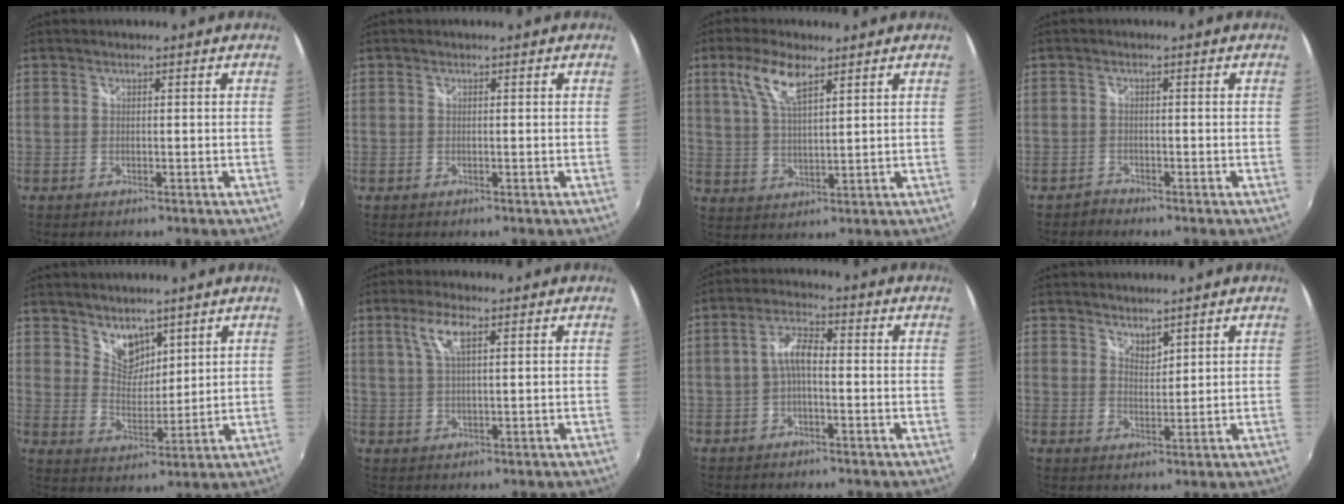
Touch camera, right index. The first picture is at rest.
{"total": 0.0}
{"total": 7.7, "force": [4.3, 2.6, 5.8], "torque": [-0.114, 0.009, 0.087]}
{"total": 1.3, "force": [-1.2, 0.3, -0.3], "torque": [0.004, 0.002, -0.024]}
{"total": 6.5, "force": [5.0, 3.6, 2.0], "torque": [-0.019, 0.003, 0.093]}
{"total": 4.8, "force": [2.2, 1.3, 4.1], "torque": [-0.081, 0.006, 0.043]}
{"total": 4.6, "force": [-0.9, 1.7, 4.2], "torque": [-0.084, 0.015, -0.018]}
{"total": 2.8, "force": [2.6, 0.9, 0.7], "torque": [-0.008, 0.001, 0.046]}